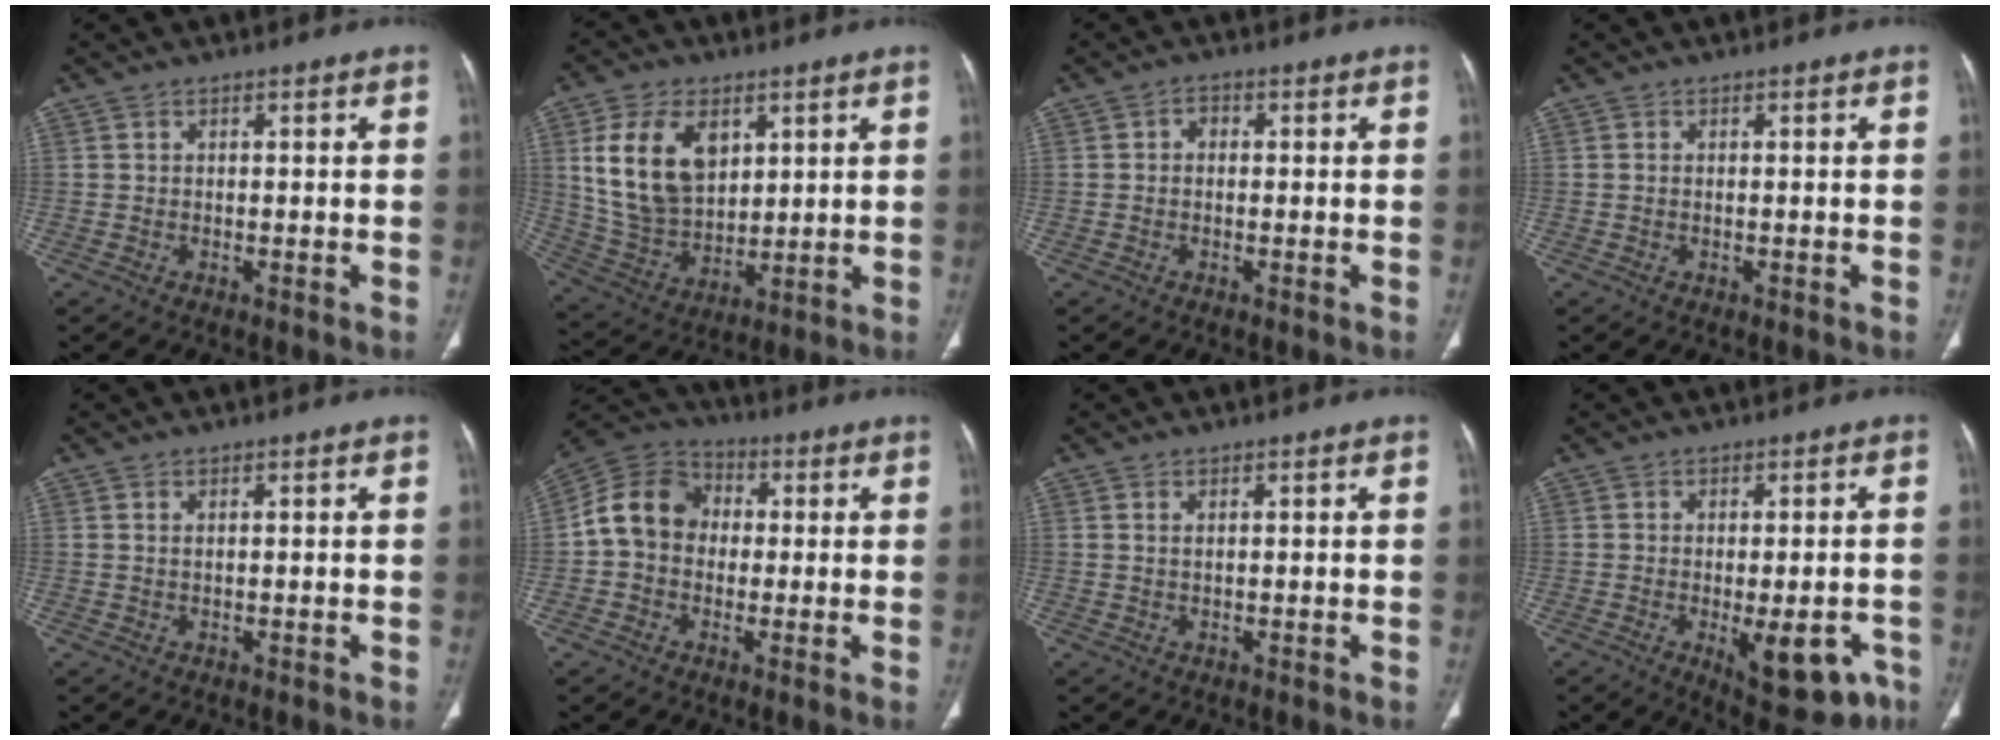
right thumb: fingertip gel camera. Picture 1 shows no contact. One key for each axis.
{"total": 16.1, "fx": 5.5, "fy": 10.4, "fz": 11.1, "tx": -0.185, "ty": -0.017, "tz": 0.121}
{"total": 1.6, "fx": 0.0, "fy": 1.2, "fz": 0.9, "tx": -0.007, "ty": 0.007, "tz": -0.006}
{"total": 0.0}
{"total": 0.6, "fx": 0.3, "fy": 0.2, "fz": 0.5, "tx": -0.014, "ty": 0.004, "tz": 0.007}
{"total": 11.5, "fx": 0.3, "fy": 9.6, "fz": 6.3, "tx": -0.099, "ty": 0.032, "tz": -0.011}
{"total": 0.8, "fx": 0.4, "fy": 0.3, "fz": 0.7, "tx": -0.018, "ty": 0.004, "tz": 0.010}
{"total": 11.6, "fx": -4.5, "fy": 5.1, "fz": 9.5, "tx": -0.096, "ty": 0.003, "tz": -0.047}